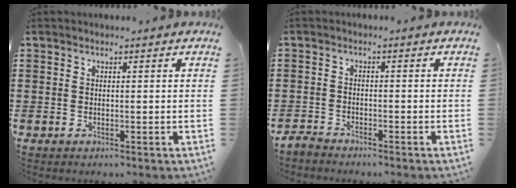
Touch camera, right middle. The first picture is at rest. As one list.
[{"total": 2.2, "force": [-2.1, 0.6, 0.2], "torque": [-0.008, 0.005, -0.046]}]